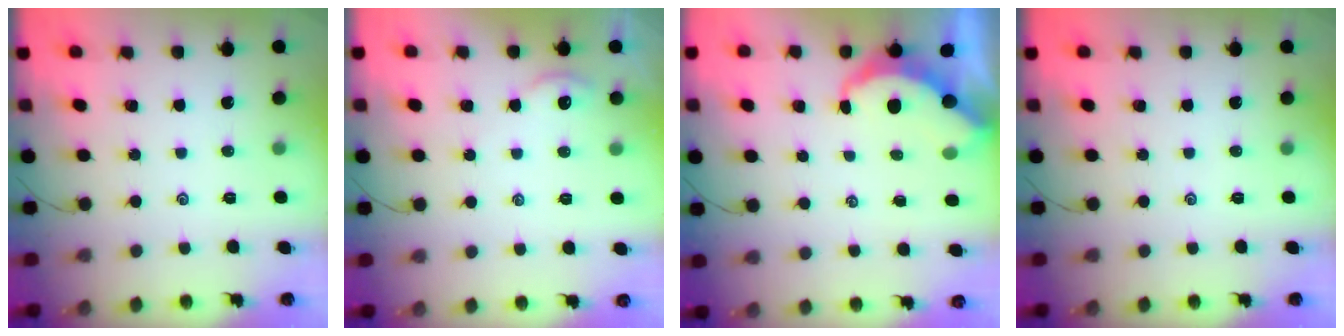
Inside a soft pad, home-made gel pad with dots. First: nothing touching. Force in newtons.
{"total": 2.2, "press": 2.2, "slide": 0.2}
{"total": 5.1, "press": 5.1, "slide": 0.3}
{"total": 0.0}